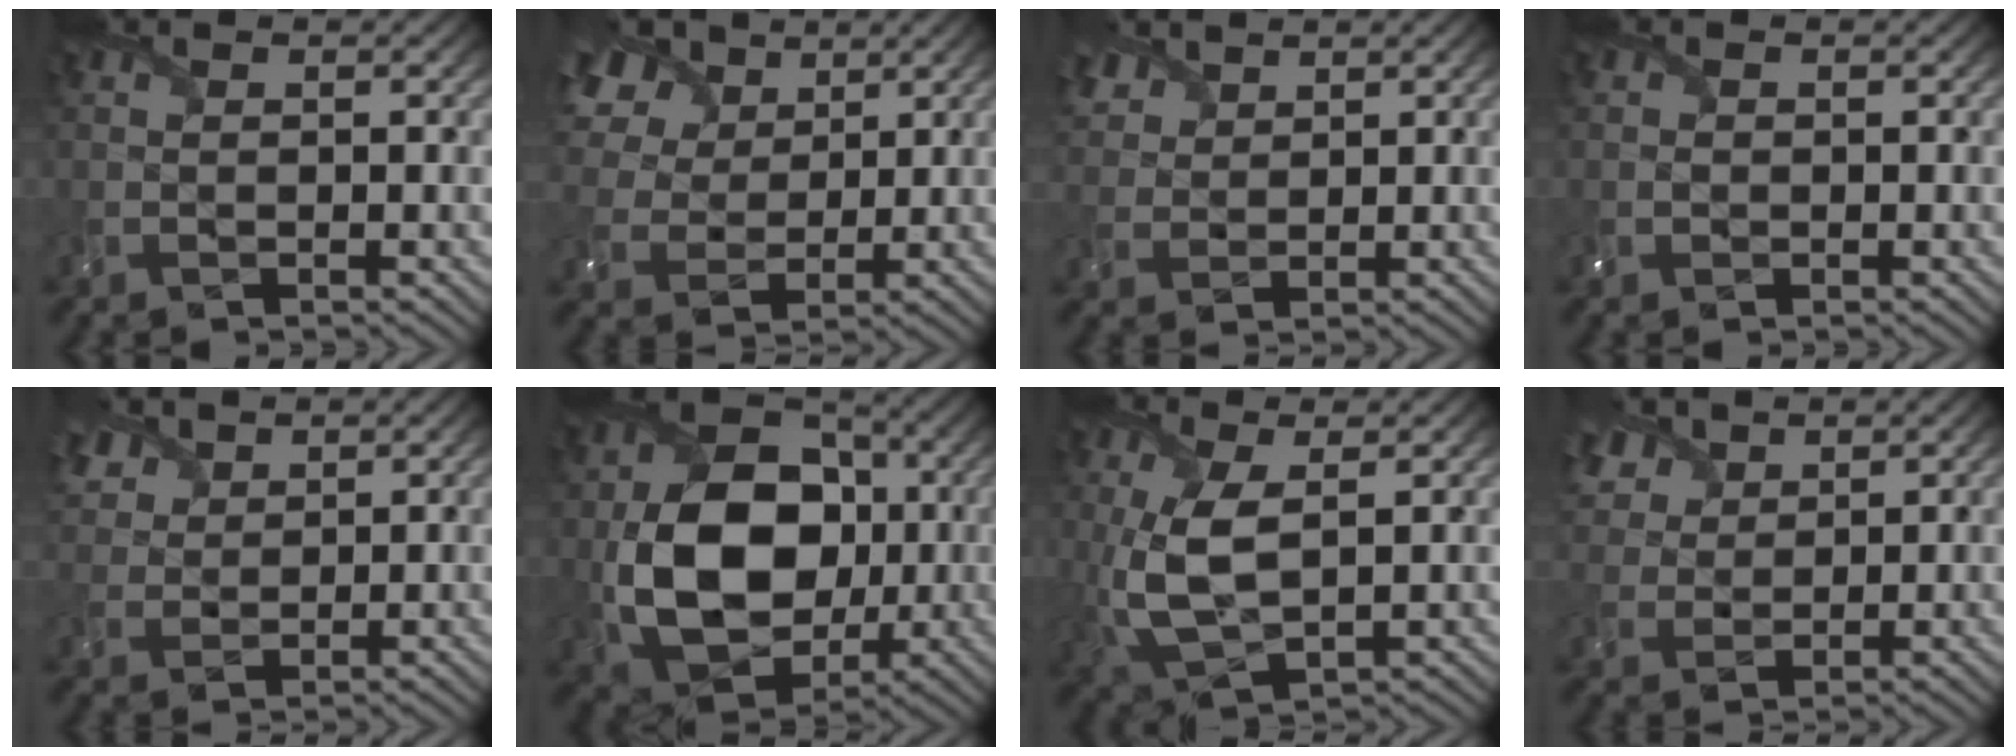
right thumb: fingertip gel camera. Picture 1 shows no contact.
{"total": 9.9, "force": [5.4, 6.4, 5.2], "torque": [-0.154, 0.028, 0.094]}
{"total": 4.1, "force": [3.0, 2.4, 1.4], "torque": [-0.047, 0.007, 0.063]}
{"total": 0.8, "force": [-0.1, 0.7, 0.3], "torque": [-0.006, -0.003, -0.005]}
{"total": 4.8, "force": [3.3, 2.9, 1.8], "torque": [-0.060, 0.009, 0.064]}
{"total": 15.0, "force": [-0.7, 11.1, 10.1], "torque": [-0.190, -0.015, -0.004]}
{"total": 8.5, "force": [0.7, 4.2, 7.4], "torque": [-0.189, -0.006, 0.018]}
{"total": 6.4, "force": [4.0, 4.0, 3.0], "torque": [-0.102, 0.016, 0.076]}